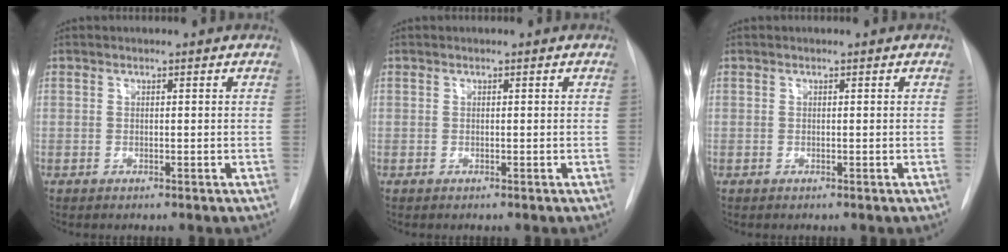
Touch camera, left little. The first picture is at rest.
{"total": 0.0}
{"total": 0.0}